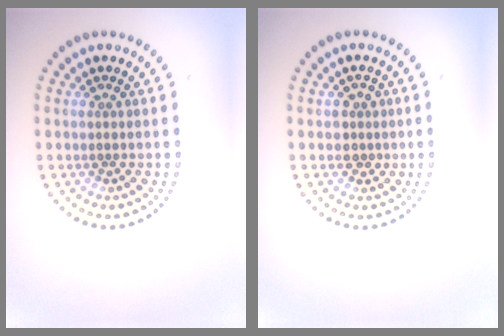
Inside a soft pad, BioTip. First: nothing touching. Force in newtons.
{"total": 1.7, "press": 1.5, "slide": 0.9}